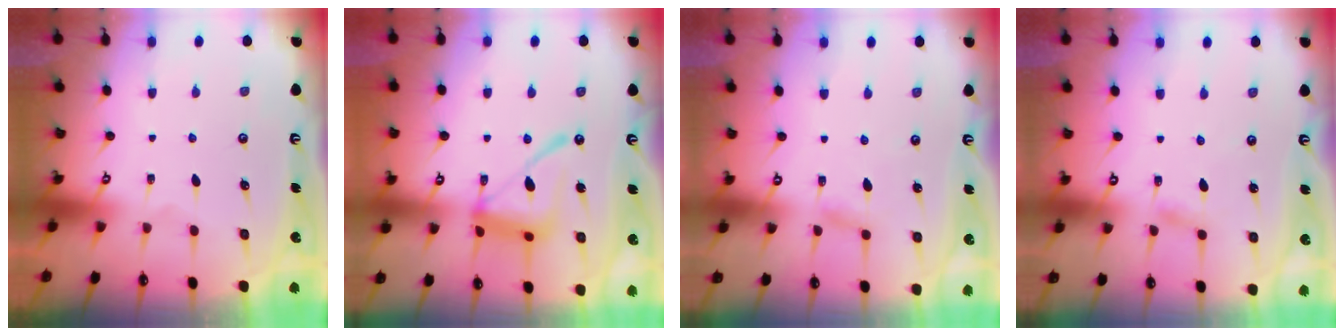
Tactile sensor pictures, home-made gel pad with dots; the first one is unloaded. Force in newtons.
{"total": 14.3, "press": 14.2, "slide": 1.3}
{"total": 3.1, "press": 3.1, "slide": 0.3}
{"total": 1.4, "press": 1.4, "slide": 0.1}